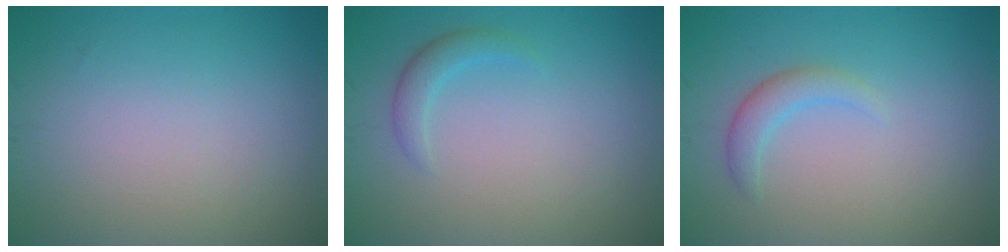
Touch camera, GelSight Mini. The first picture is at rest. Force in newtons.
{"total": 1.6, "press": 1.6, "slide": 0.1}
{"total": 1.9, "press": 1.9, "slide": 0.0}